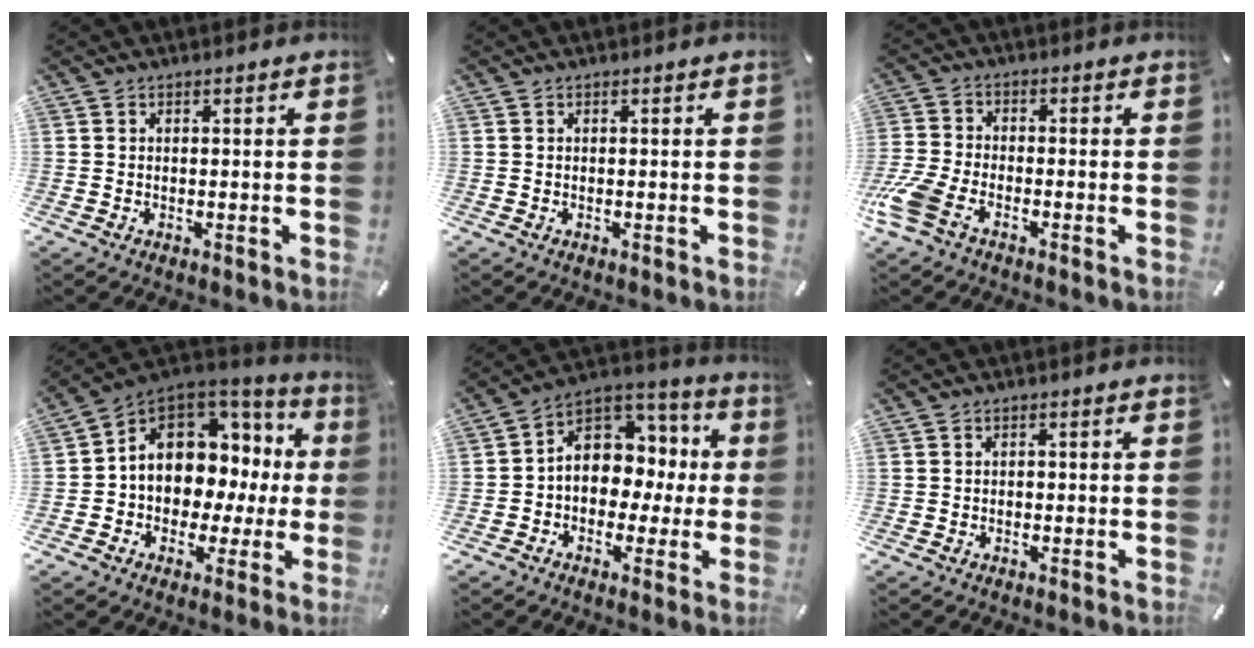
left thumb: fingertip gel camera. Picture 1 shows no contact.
{"total": 0.0}
{"total": 8.4, "force": [-4.8, 4.1, 5.6], "torque": [-0.148, -0.001, -0.096]}
{"total": 10.4, "force": [2.4, 8.7, 5.3], "torque": [-0.088, -0.028, 0.045]}
{"total": 10.8, "force": [0.9, 9.2, 5.6], "torque": [-0.091, -0.014, 0.023]}
{"total": 0.5, "force": [-0.2, 0.4, 0.3], "torque": [-0.006, 0.001, -0.005]}